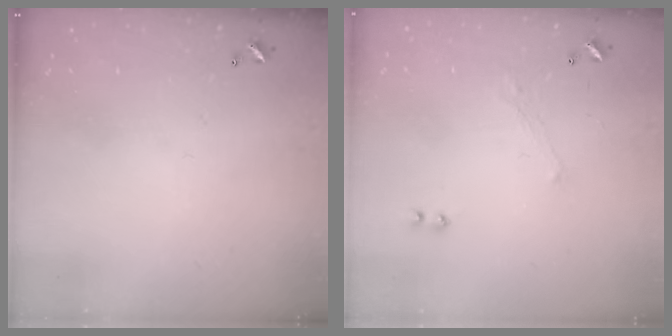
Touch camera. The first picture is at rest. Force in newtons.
{"total": 1.0, "press": 0.9, "slide": 0.5}